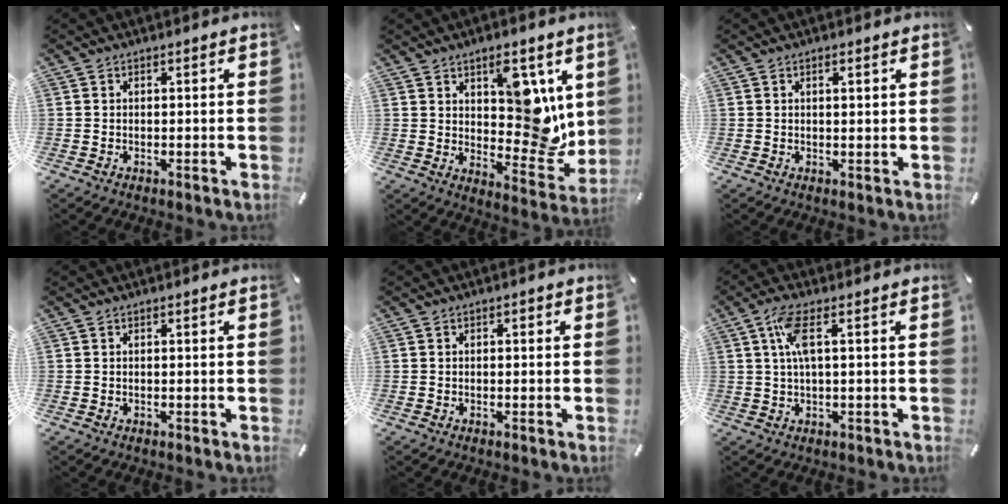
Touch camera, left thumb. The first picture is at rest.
{"total": 13.2, "force": [4.9, 7.9, 9.5], "torque": [-0.094, -0.038, 0.084]}
{"total": 1.2, "force": [0.5, 0.3, 1.0], "torque": [-0.021, 0.001, 0.009]}
{"total": 0.0}
{"total": 0.8, "force": [0.0, 0.5, 0.6], "torque": [-0.011, 0.005, -0.003]}
{"total": 6.5, "force": [1.4, 1.7, 6.1], "torque": [-0.128, 0.001, 0.022]}